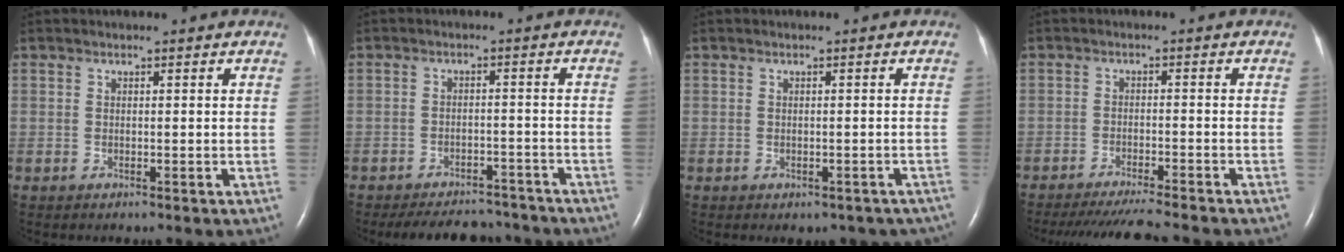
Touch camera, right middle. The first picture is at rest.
{"total": 10.8, "force": [-9.8, 3.7, 2.7], "torque": [-0.044, 0.005, -0.125]}
{"total": 5.2, "force": [-4.2, 2.7, 1.5], "torque": [-0.005, 0.015, -0.038]}
{"total": 10.4, "force": [-9.5, -0.1, 4.2], "torque": [-0.062, -0.026, -0.143]}